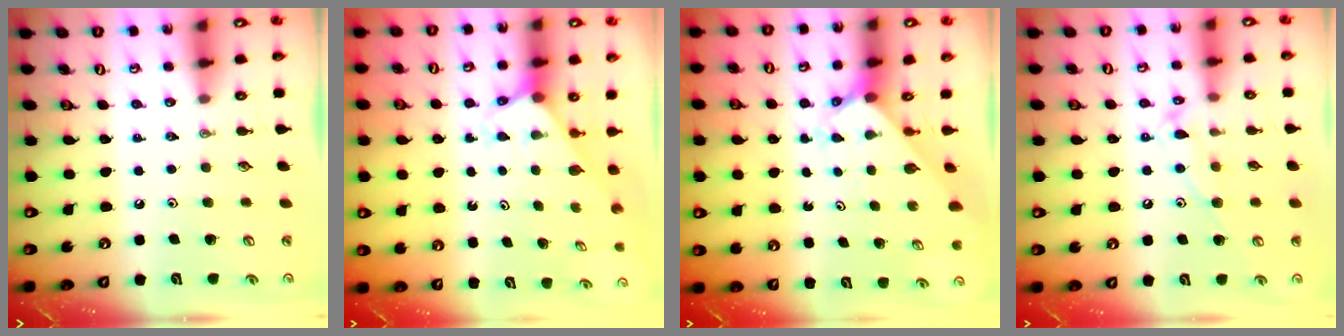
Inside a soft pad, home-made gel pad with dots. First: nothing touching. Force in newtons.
{"total": 2.6, "press": 2.6, "slide": 0.2}
{"total": 1.9, "press": 1.9, "slide": 0.1}
{"total": 11.1, "press": 11.1, "slide": 0.6}